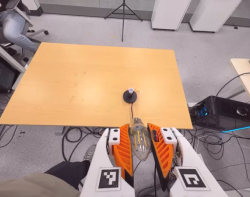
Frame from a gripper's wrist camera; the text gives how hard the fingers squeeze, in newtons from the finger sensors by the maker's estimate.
{"total": 18.2, "left": 19.1, "right": 17.4}